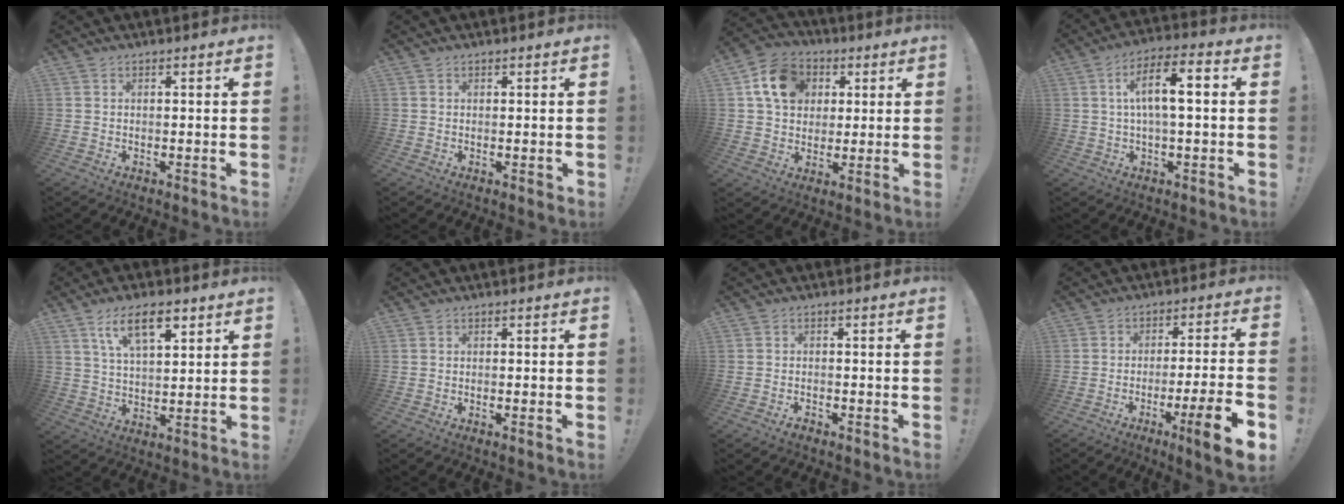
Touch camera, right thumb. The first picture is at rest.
{"total": 1.0, "force": [0.5, 0.6, 0.6], "torque": [-0.012, 0.003, 0.008]}
{"total": 13.8, "force": [4.3, 11.1, 7.0], "torque": [-0.106, 0.002, 0.090]}
{"total": 10.8, "force": [1.0, 3.6, 10.2], "torque": [-0.173, 0.014, 0.016]}
{"total": 11.4, "force": [6.1, 4.9, 8.3], "torque": [-0.136, -0.012, 0.107]}
{"total": 0.7, "force": [-0.4, -0.1, 0.6], "torque": [-0.018, 0.003, -0.005]}
{"total": 1.6, "force": [-1.4, 0.5, 0.7], "torque": [-0.007, 0.007, -0.025]}
{"total": 13.0, "force": [-6.3, 0.4, 11.4], "torque": [-0.165, 0.024, -0.091]}